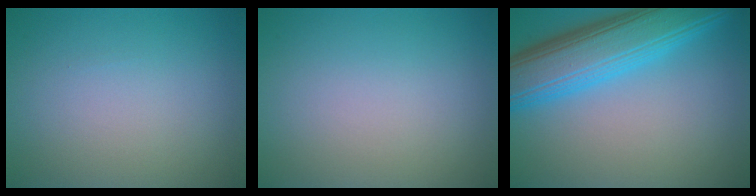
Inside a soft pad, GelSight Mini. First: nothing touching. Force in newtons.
{"total": 0.0}
{"total": 9.0, "press": 9.0, "slide": 0.2}